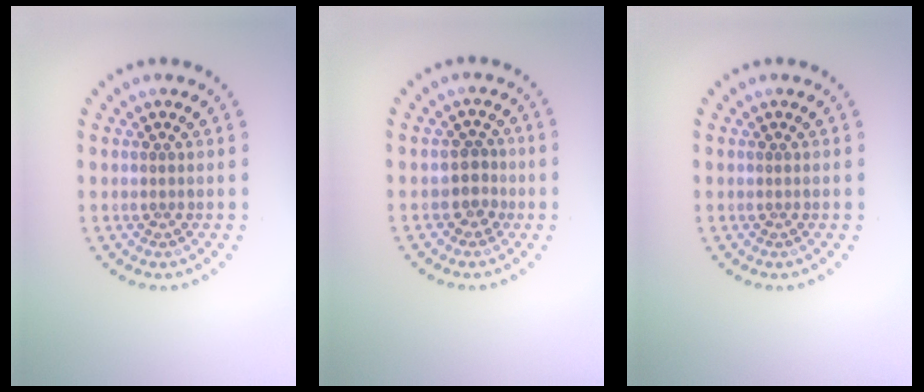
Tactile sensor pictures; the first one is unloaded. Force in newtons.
{"total": 1.9, "press": 1.5, "slide": 1.2}
{"total": 0.0}